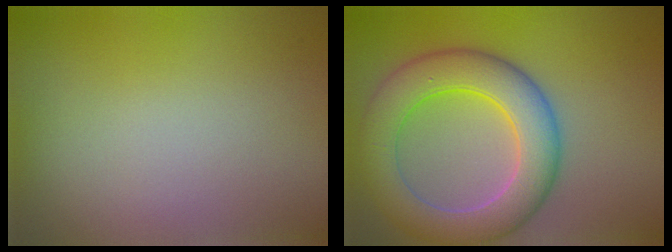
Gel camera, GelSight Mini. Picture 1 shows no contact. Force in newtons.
{"total": 8.4, "press": 8.4, "slide": 0.6}